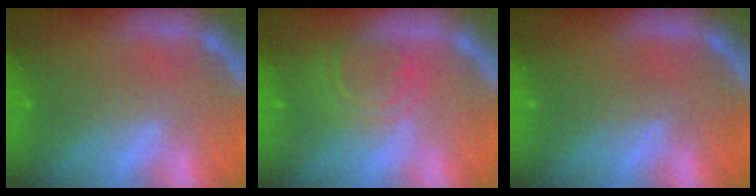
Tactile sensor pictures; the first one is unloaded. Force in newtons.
{"total": 4.5}
{"total": 0.0}